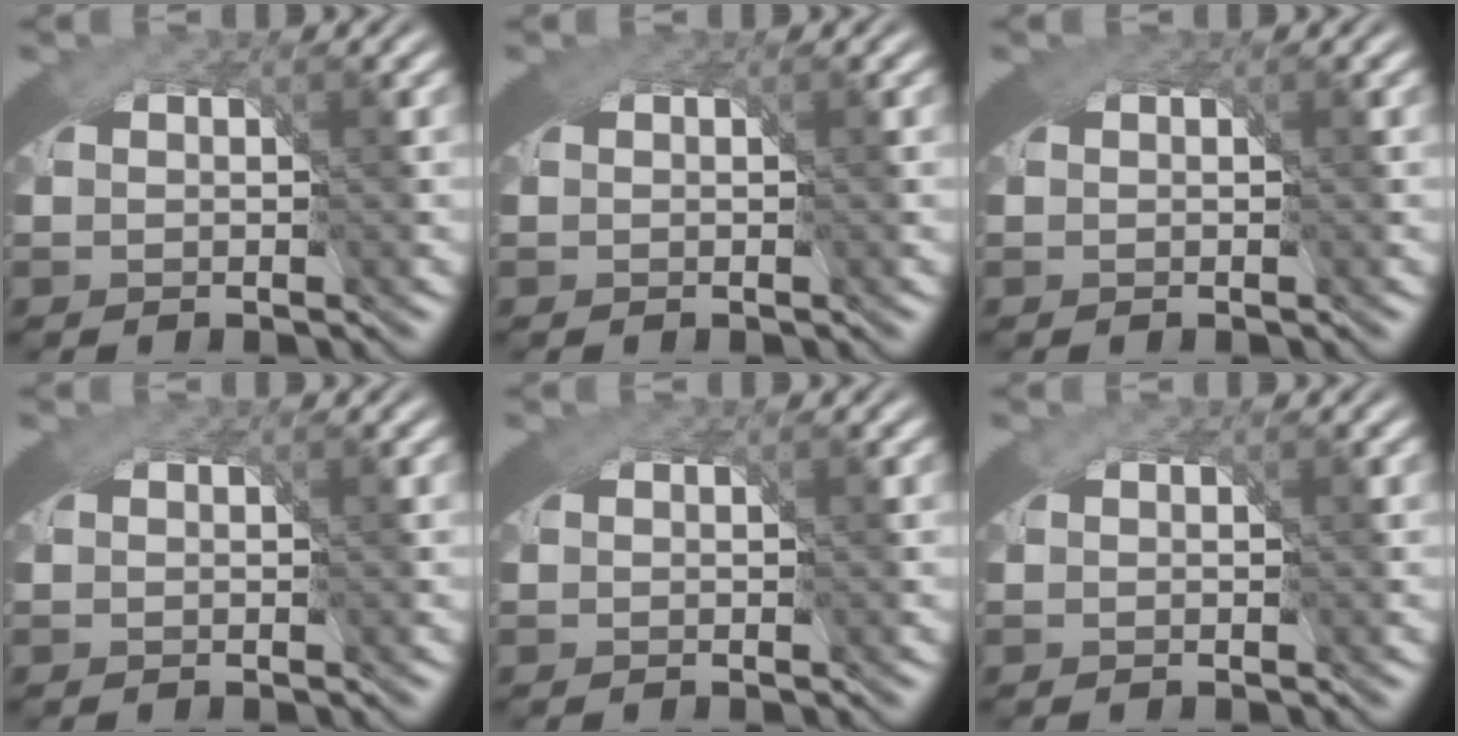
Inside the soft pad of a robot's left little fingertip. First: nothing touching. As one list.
[{"total": 0.0}, {"total": 0.0}, {"total": 0.0}, {"total": 0.0}, {"total": 0.0}]